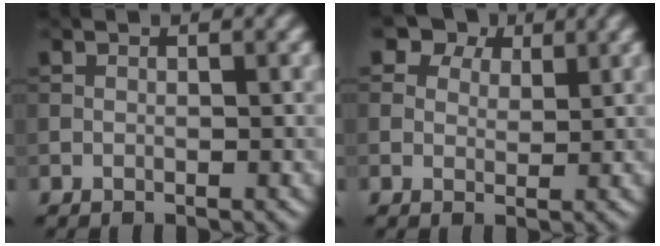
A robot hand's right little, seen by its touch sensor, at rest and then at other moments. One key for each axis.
{"total": 5.0, "fx": 3.5, "fy": 3.0, "fz": 1.9, "tx": -0.043, "ty": -0.006, "tz": 0.050}